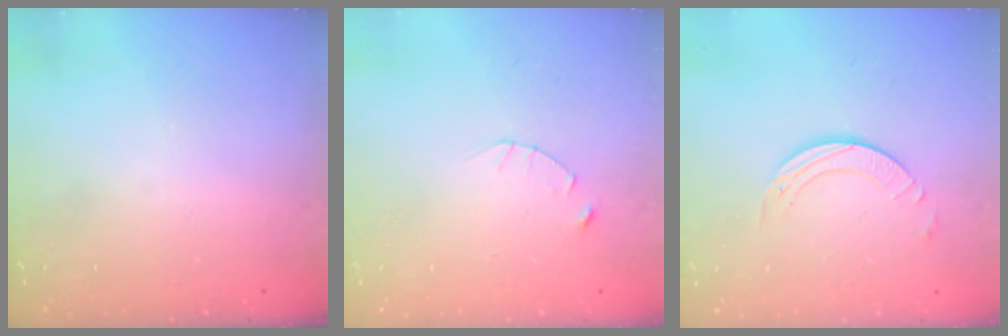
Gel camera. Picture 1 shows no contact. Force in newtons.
{"total": 2.5, "press": 2.4, "slide": 0.3}
{"total": 3.7, "press": 3.7, "slide": 0.3}